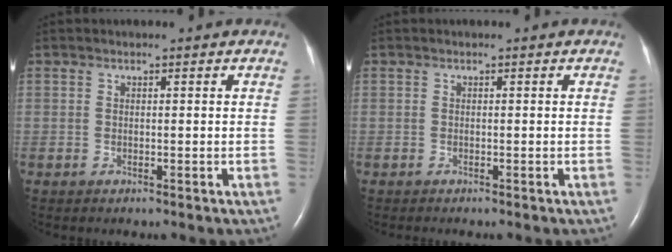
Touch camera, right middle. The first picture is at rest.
{"total": 0.0}